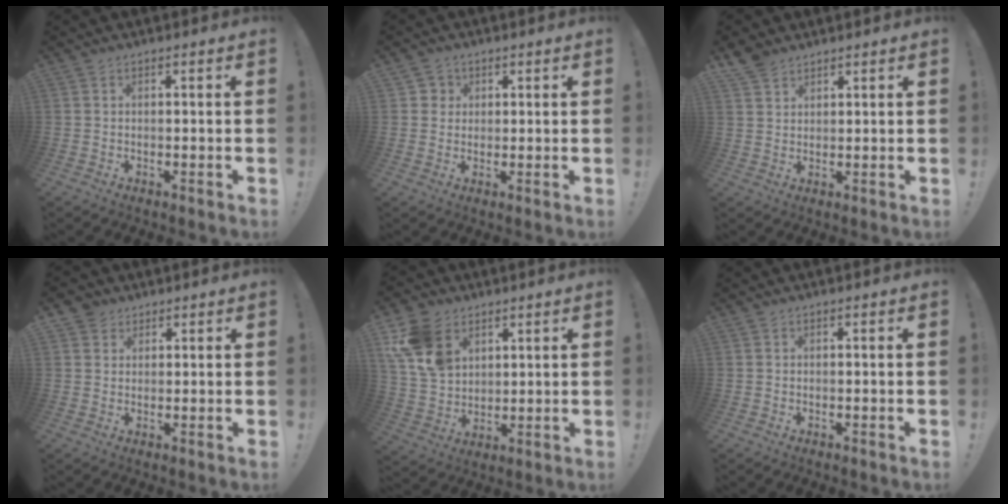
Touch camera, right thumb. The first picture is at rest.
{"total": 3.2, "force": [1.0, 3.0, 0.5], "torque": [-0.010, 0.000, 0.018]}
{"total": 4.4, "force": [3.6, 2.1, 1.3], "torque": [-0.020, -0.020, 0.068]}
{"total": 3.3, "force": [2.1, 2.6, 0.3], "torque": [-0.002, -0.008, 0.039]}
{"total": 14.8, "force": [7.1, 10.5, 7.6], "torque": [-0.140, -0.031, 0.142]}
{"total": 0.0}